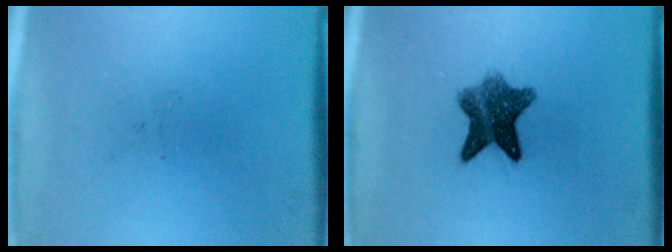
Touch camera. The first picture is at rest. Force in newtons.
{"total": 8.0}